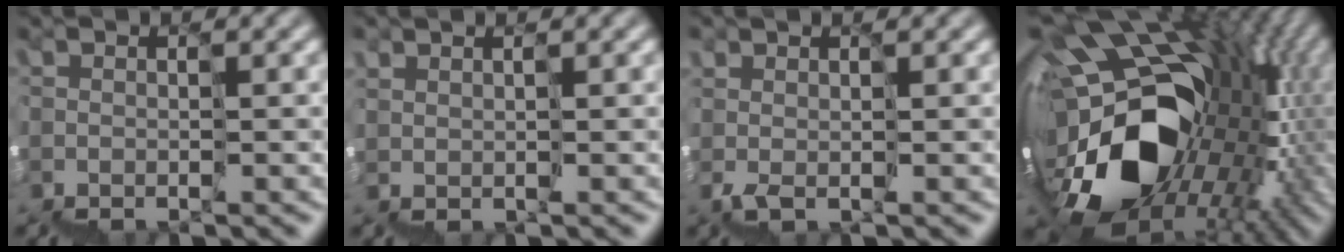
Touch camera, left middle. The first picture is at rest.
{"total": 1.3, "force": [0.4, 0.6, 1.1], "torque": [-0.012, -0.004, 0.014]}
{"total": 1.9, "force": [1.0, 0.5, 1.5], "torque": [-0.025, 0.001, 0.028]}
{"total": 18.1, "force": [1.7, 12.4, 13.1], "torque": [-0.234, -0.018, 0.053]}